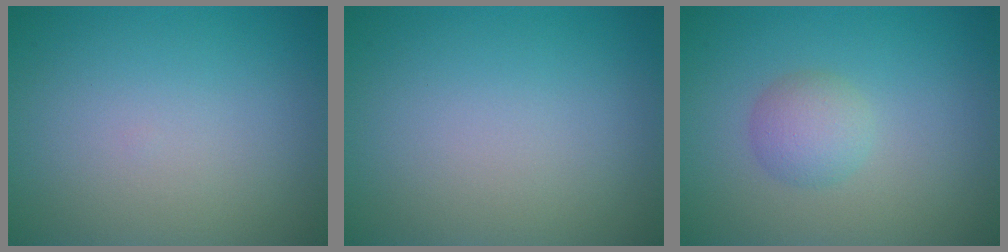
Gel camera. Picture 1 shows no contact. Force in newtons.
{"total": 0.0}
{"total": 2.2, "press": 2.2, "slide": 0.1}